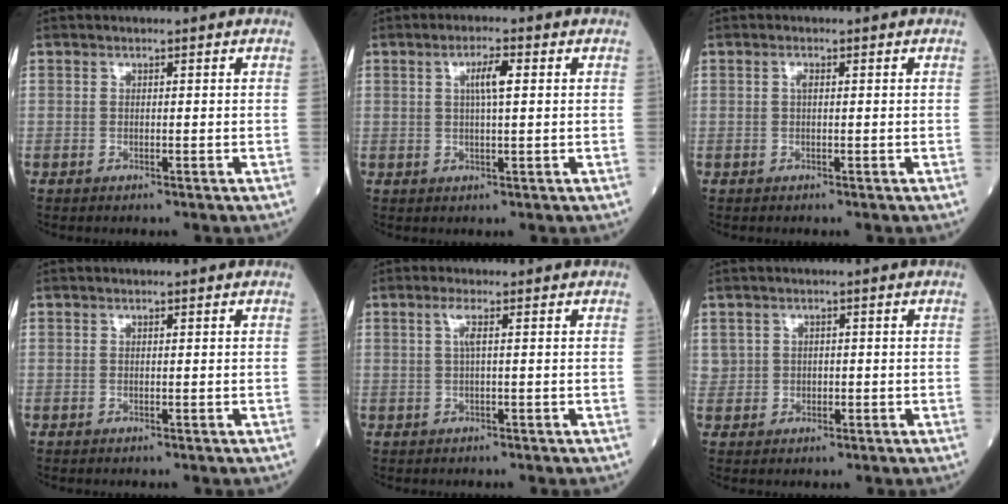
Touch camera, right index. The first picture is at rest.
{"total": 3.7, "force": [1.0, 0.3, 3.5], "torque": [-0.065, 0.004, 0.016]}
{"total": 0.8, "force": [0.2, 0.2, 0.7], "torque": [-0.016, 0.002, 0.005]}
{"total": 0.0}
{"total": 1.7, "force": [0.6, -0.1, 1.6], "torque": [-0.040, 0.008, 0.013]}
{"total": 2.2, "force": [0.5, 2.1, 0.4], "torque": [-0.007, 0.007, 0.018]}